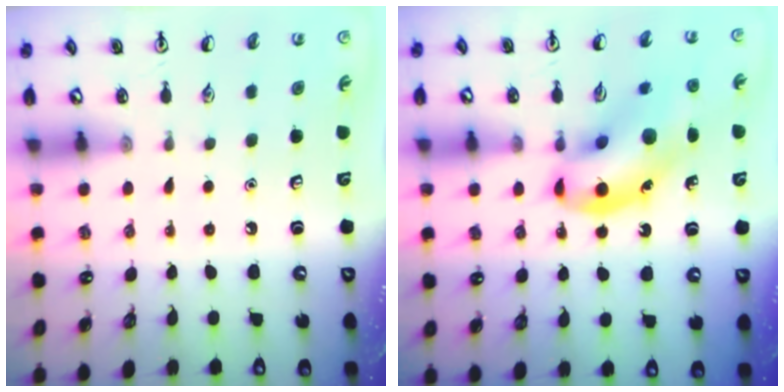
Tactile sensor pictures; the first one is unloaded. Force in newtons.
{"total": 14.0, "press": 13.7, "slide": 2.9}